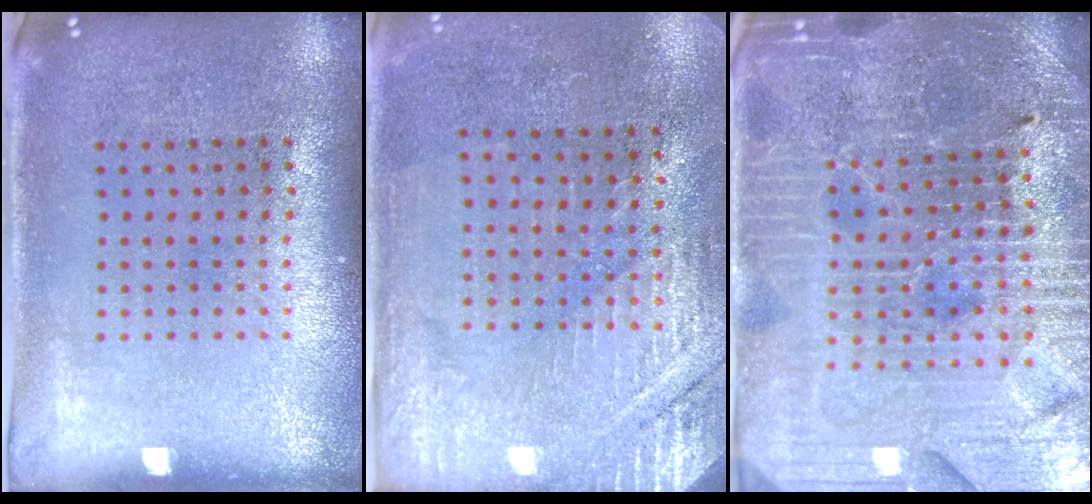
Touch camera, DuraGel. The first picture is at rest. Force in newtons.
{"total": 2.8, "press": 2.7, "slide": 0.8}
{"total": 4.9, "press": 4.7, "slide": 1.5}